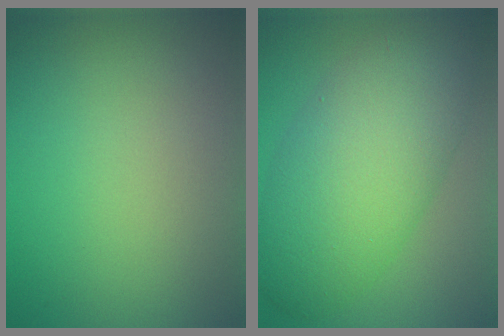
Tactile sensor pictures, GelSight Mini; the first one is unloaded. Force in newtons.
{"total": 9.6, "press": 9.6, "slide": 0.2}